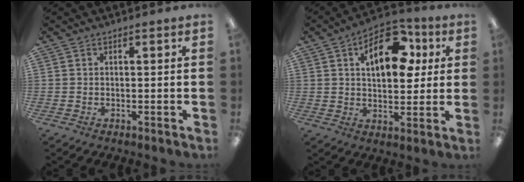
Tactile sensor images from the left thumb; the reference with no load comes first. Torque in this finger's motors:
{"motor_torque": [0.37, 0.29, -0.08, 0.10, 0.07]}